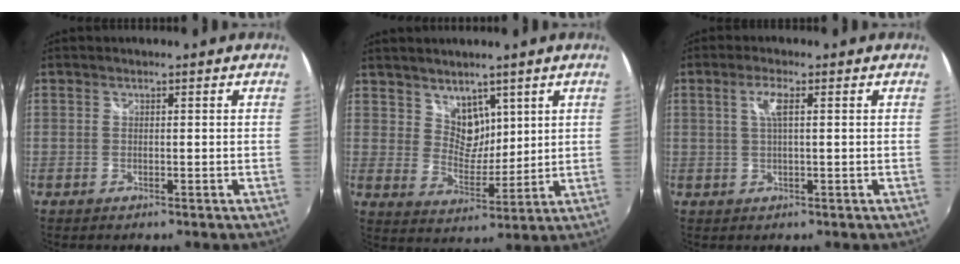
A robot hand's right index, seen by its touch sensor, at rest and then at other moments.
{"total": 6.5, "force": [4.3, 4.5, 2.0], "torque": [-0.021, 0.001, 0.085]}
{"total": 3.0, "force": [0.8, 0.2, 2.8], "torque": [-0.056, 0.002, 0.014]}